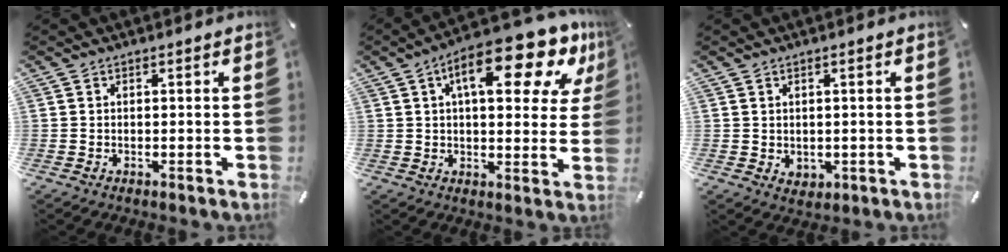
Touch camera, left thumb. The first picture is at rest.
{"total": 18.3, "force": [9.6, 7.0, 14.0], "torque": [-0.198, -0.051, 0.147]}
{"total": 2.1, "force": [0.6, 1.9, 0.4], "torque": [-0.001, 0.000, 0.010]}